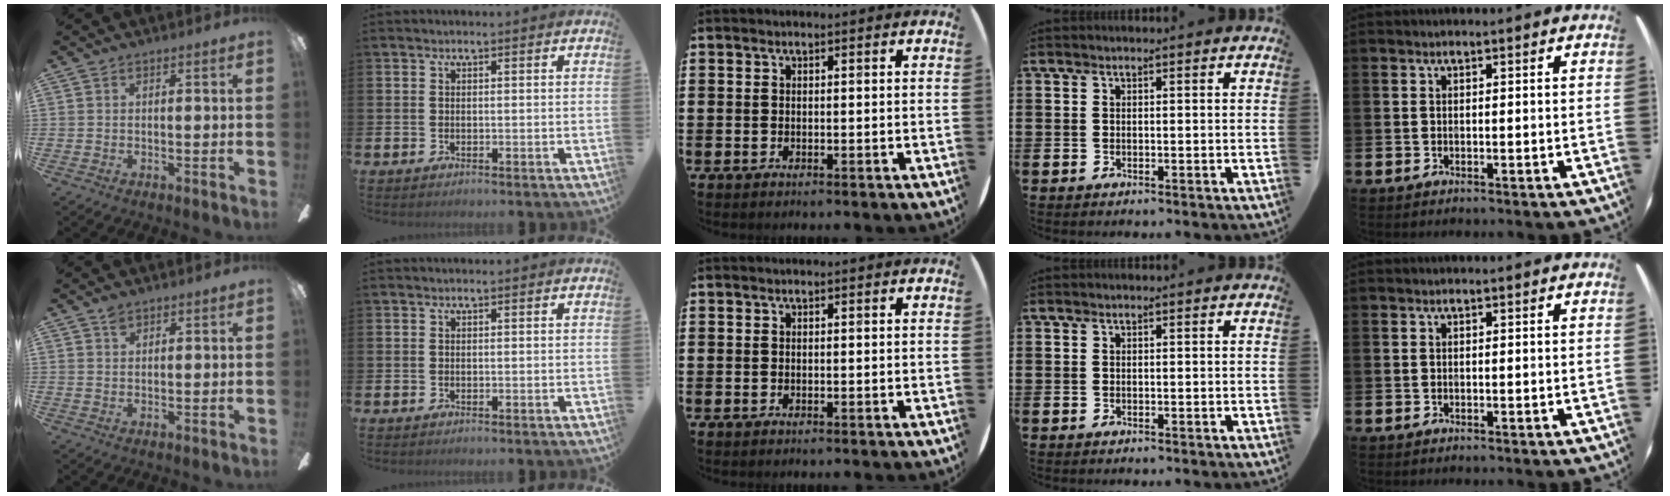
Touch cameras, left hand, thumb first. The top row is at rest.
{"thumb": {"total": 2.0, "force": [1.5, 1.1, 0.9], "torque": [-0.020, 0.001, 0.027]}}